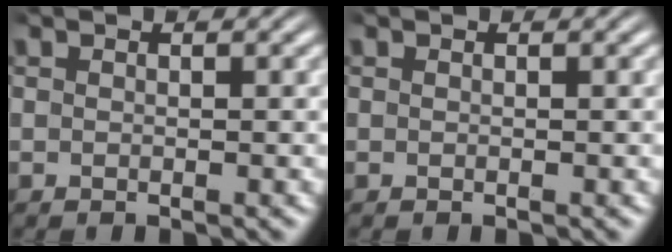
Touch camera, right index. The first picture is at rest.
{"total": 0.0}